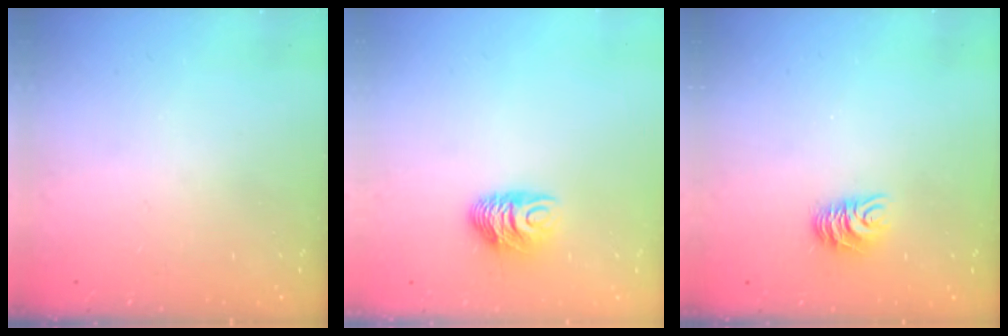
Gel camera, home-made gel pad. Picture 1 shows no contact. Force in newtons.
{"total": 7.4, "press": 7.4, "slide": 0.7}
{"total": 7.3, "press": 7.3, "slide": 0.4}